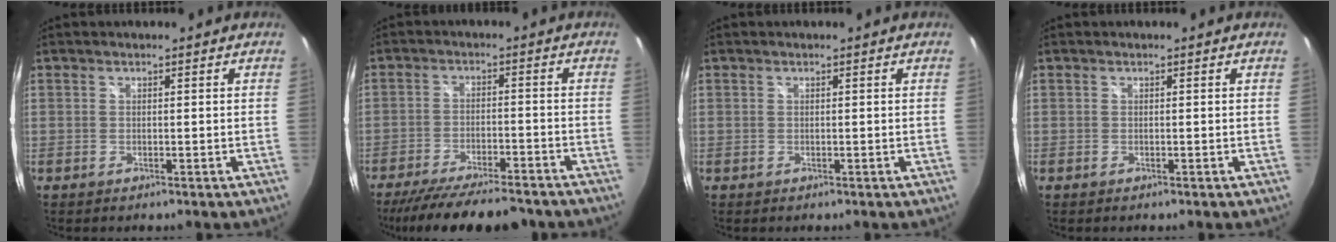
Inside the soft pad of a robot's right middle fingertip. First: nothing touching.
{"total": 17.3, "force": [-14.8, 3.4, 8.3], "torque": [-0.161, -0.030, -0.221]}
{"total": 0.0}
{"total": 0.0}